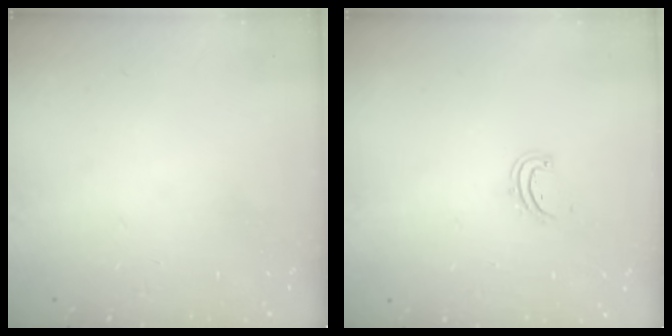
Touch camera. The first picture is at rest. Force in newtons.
{"total": 2.5, "press": 2.5, "slide": 0.3}